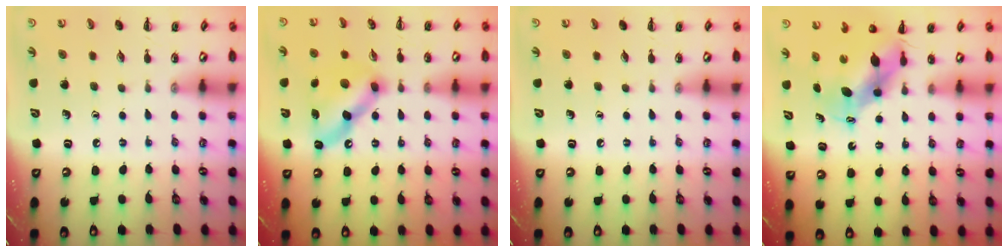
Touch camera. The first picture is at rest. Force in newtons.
{"total": 11.7, "press": 11.7, "slide": 1.2}
{"total": 0.0}
{"total": 6.5, "press": 6.4, "slide": 1.3}